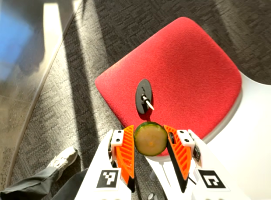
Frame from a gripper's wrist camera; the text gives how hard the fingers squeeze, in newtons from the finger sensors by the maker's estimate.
{"total": 7.3, "left": 7.6, "right": 7.1}